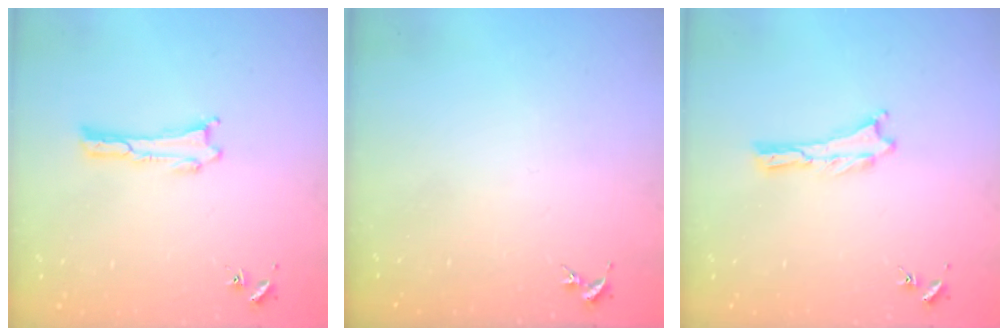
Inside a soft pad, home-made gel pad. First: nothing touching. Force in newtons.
{"total": 0.0}
{"total": 0.0}